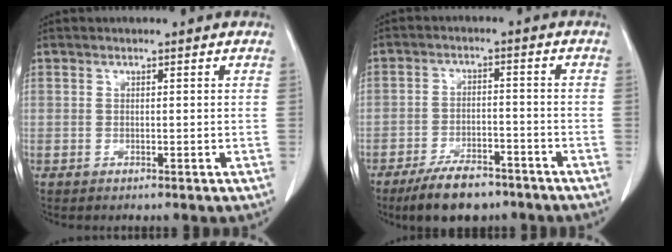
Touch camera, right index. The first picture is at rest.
{"total": 8.6, "force": [-6.7, 3.3, 4.4], "torque": [-0.075, -0.005, -0.113]}